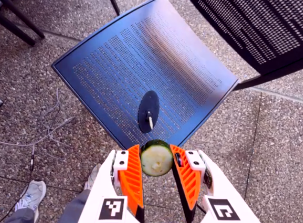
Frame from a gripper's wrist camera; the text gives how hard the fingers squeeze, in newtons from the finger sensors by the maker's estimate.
{"total": 9.3, "left": 8.7, "right": 9.8}